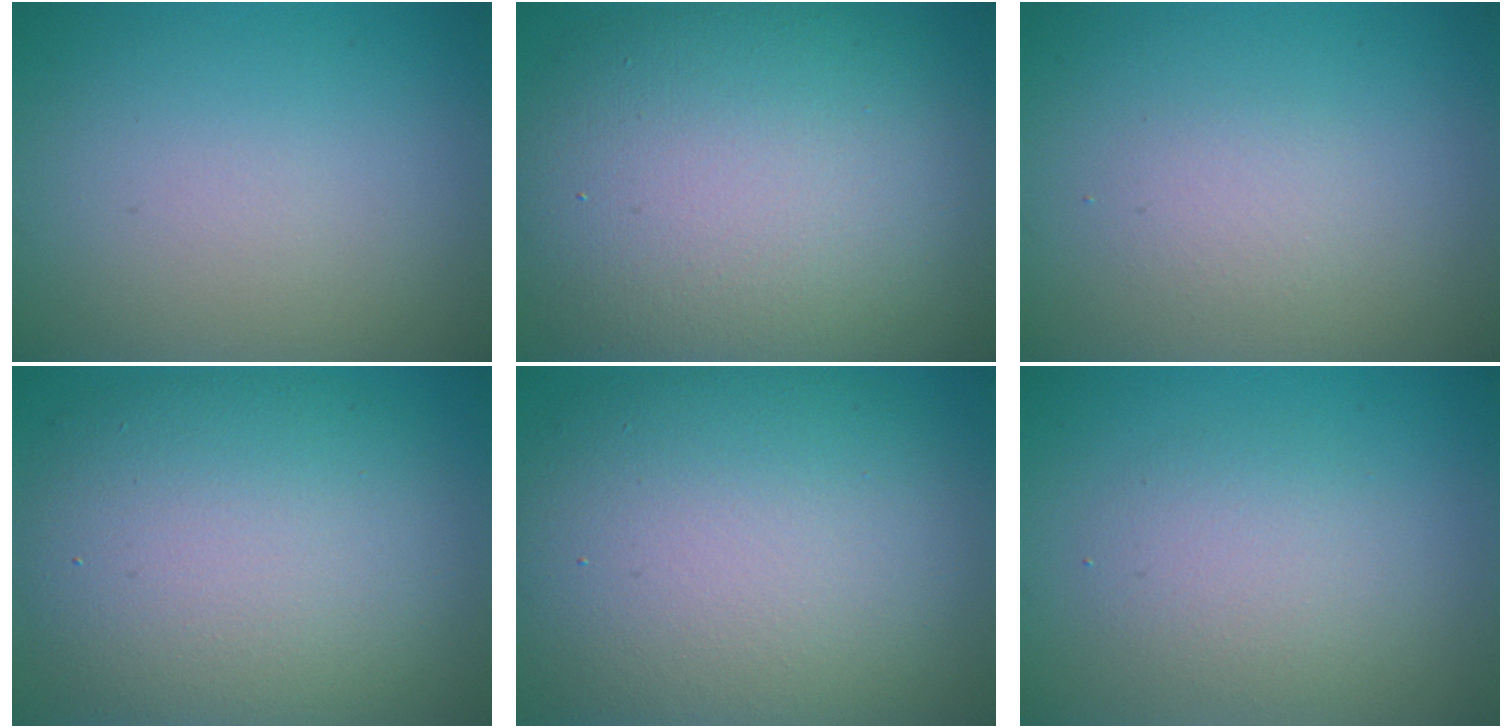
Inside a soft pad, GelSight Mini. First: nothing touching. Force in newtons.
{"total": 14.6, "press": 14.6, "slide": 0.9}
{"total": 1.4, "press": 1.4, "slide": 0.0}
{"total": 10.9, "press": 10.9, "slide": 0.6}
{"total": 13.5, "press": 13.5, "slide": 0.5}
{"total": 2.8, "press": 2.8, "slide": 0.2}